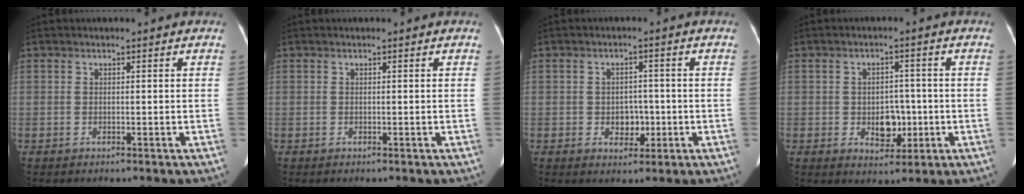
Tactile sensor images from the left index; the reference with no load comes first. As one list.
[{"total": 0.0}, {"total": 3.5, "force": [-0.7, 2.6, 2.2], "torque": [-0.029, 0.009, -0.005]}, {"total": 4.9, "force": [-0.9, 3.4, 3.4], "torque": [-0.049, 0.008, -0.005]}]